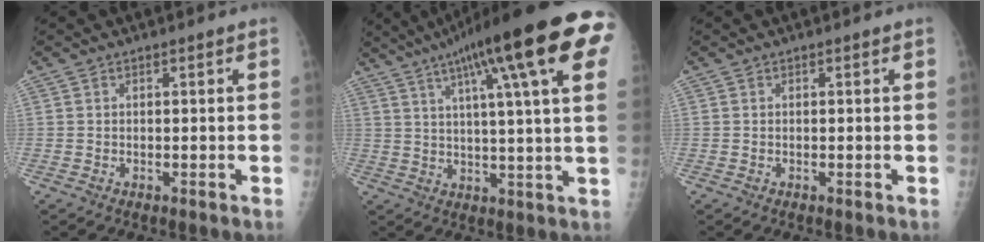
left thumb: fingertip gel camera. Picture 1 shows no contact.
{"total": 24.3, "force": [11.3, 3.7, 21.2], "torque": [-0.307, 0.007, 0.150]}
{"total": 0.0}